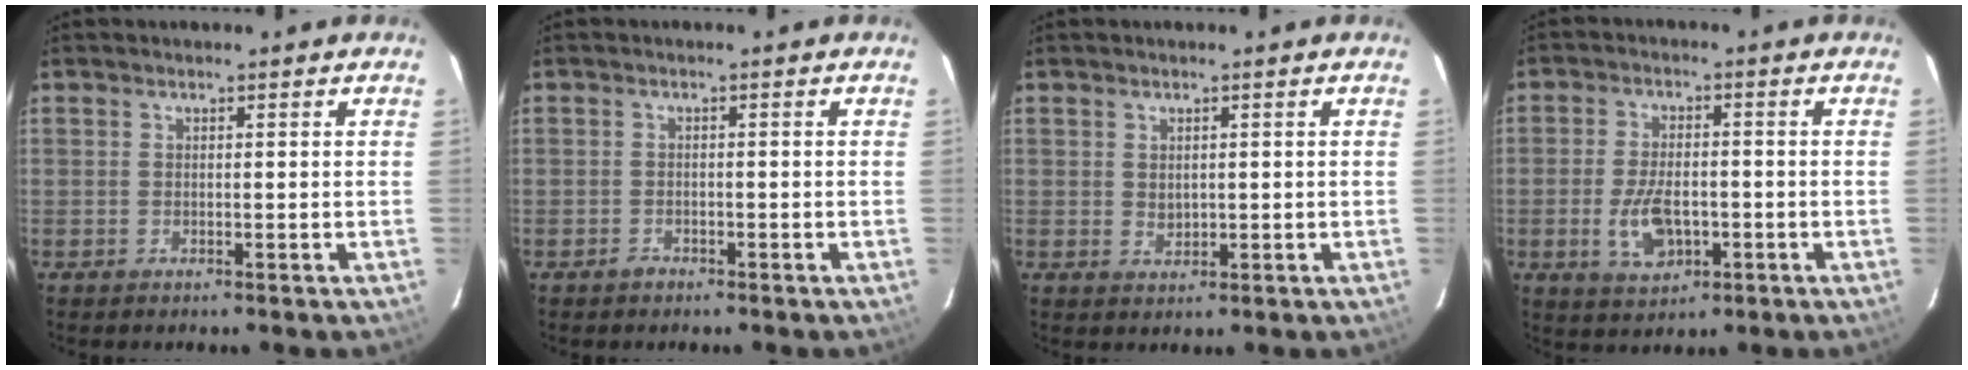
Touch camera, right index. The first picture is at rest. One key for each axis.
{"total": 1.3, "fx": -1.0, "fy": 0.8, "fz": 0.2, "tx": -0.002, "ty": 0.001, "tz": -0.017}
{"total": 1.9, "fx": 0.3, "fy": 1.5, "fz": 1.1, "tx": -0.016, "ty": -0.001, "tz": 0.008}
{"total": 7.9, "fx": -2.3, "fy": 4.3, "fz": 6.2, "tx": -0.127, "ty": -0.006, "tz": -0.034}